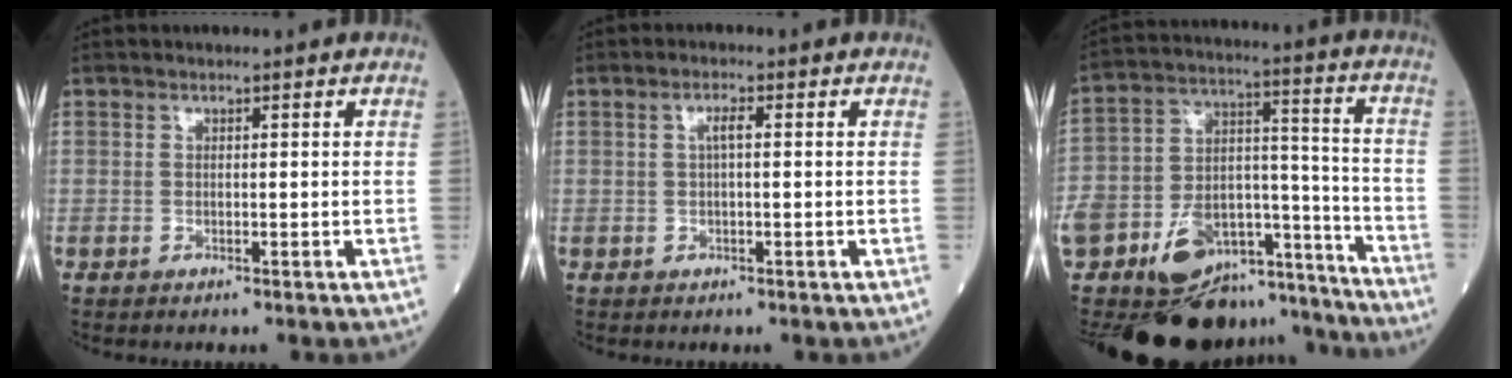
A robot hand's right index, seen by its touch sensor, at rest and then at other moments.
{"total": 1.7, "force": [0.3, 0.2, 1.7], "torque": [-0.033, 0.004, 0.004]}
{"total": 24.4, "force": [-19.4, 11.3, 9.5], "torque": [-0.226, 0.040, -0.292]}